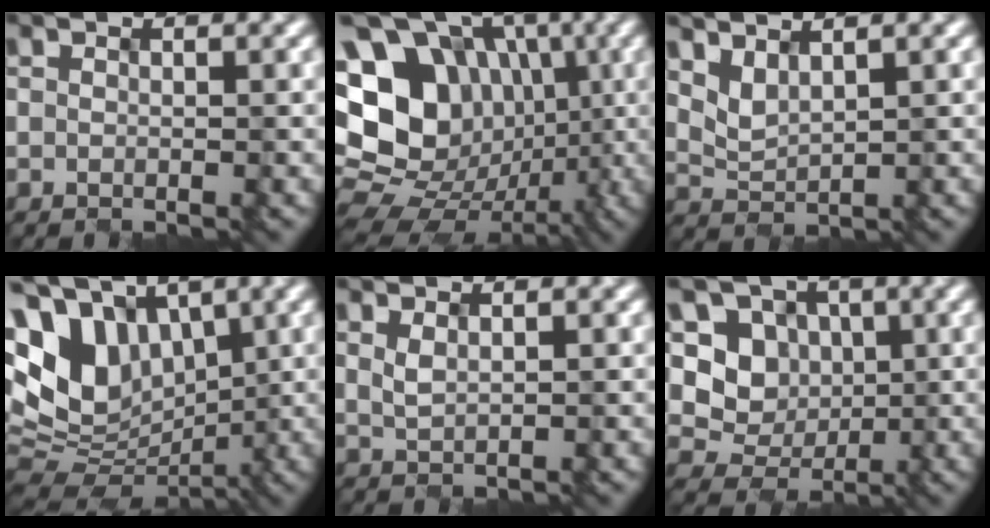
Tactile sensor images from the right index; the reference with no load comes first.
{"total": 18.5, "force": [1.6, 15.5, 10.0], "torque": [-0.181, 0.031, 0.005]}
{"total": 1.9, "force": [1.5, 0.7, 1.0], "torque": [-0.031, -0.004, 0.038]}
{"total": 11.2, "force": [3.5, 7.7, 7.3], "torque": [-0.157, 0.014, 0.056]}
{"total": 1.1, "force": [0.6, 0.4, 0.8], "torque": [-0.019, -0.003, 0.016]}
{"total": 5.5, "force": [0.7, 4.9, 2.4], "torque": [-0.035, 0.001, -0.006]}